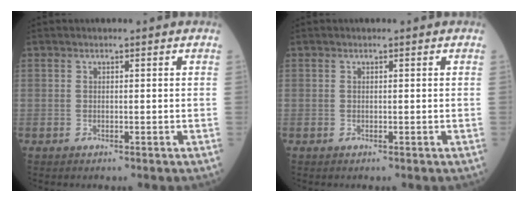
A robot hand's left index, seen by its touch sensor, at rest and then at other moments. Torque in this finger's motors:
{"motor_torque": [0.43, 0.01, 0.02, 0.01]}